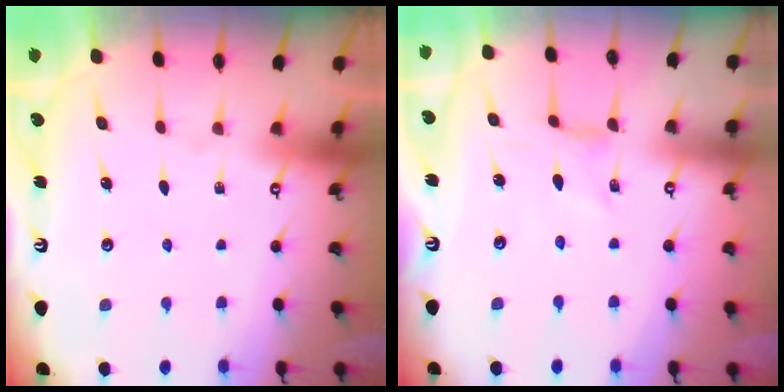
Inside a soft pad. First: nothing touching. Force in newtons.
{"total": 0.0}